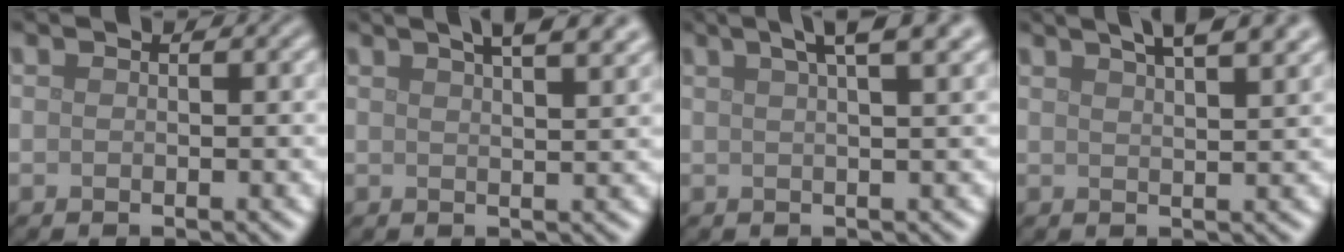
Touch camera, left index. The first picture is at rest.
{"total": 7.9, "force": [5.0, 3.1, 5.3], "torque": [-0.030, 0.050, 0.039]}
{"total": 5.8, "force": [3.6, 1.5, 4.3], "torque": [-0.040, 0.025, 0.027]}
{"total": 8.1, "force": [5.2, 3.0, 5.4], "torque": [-0.039, 0.047, 0.044]}